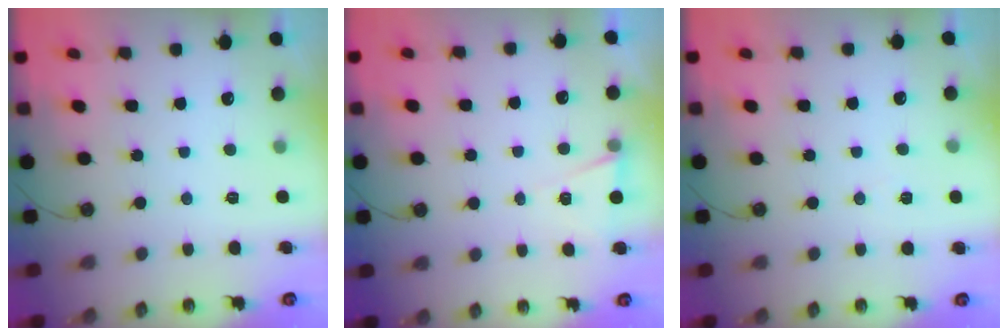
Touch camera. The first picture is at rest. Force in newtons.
{"total": 5.6, "press": 3.2, "slide": 4.6}
{"total": 6.1, "press": 4.1, "slide": 4.6}